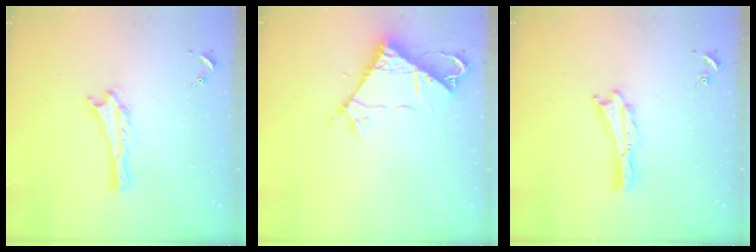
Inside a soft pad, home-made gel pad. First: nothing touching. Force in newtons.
{"total": 7.3, "press": 7.2, "slide": 0.7}
{"total": 0.0}